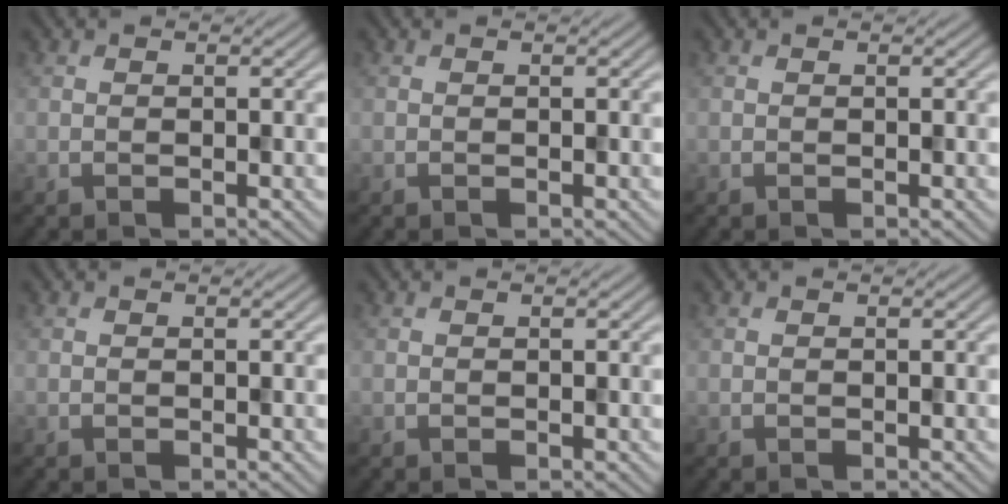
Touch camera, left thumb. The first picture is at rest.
{"total": 0.0}
{"total": 0.0}
{"total": 0.0}
{"total": 0.0}
{"total": 0.0}